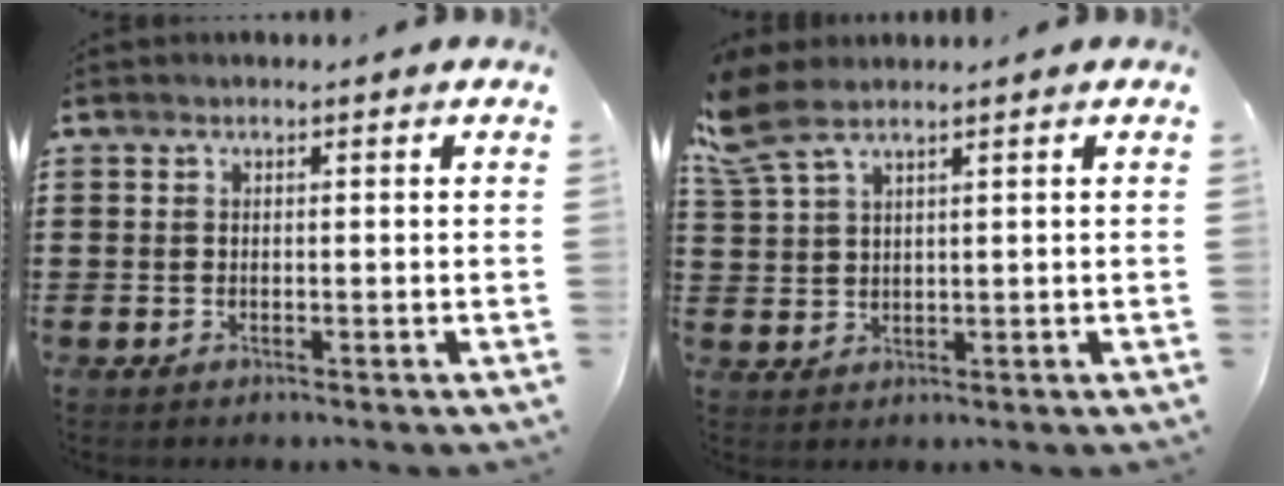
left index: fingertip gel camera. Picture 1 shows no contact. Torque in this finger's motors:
{"motor_torque": [0.46, -0.60, 0.64, 0.19]}